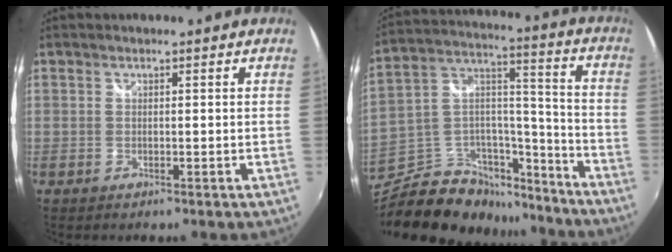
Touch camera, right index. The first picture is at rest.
{"total": 20.9, "force": [-14.7, 12.0, 8.7], "torque": [-0.185, 0.065, -0.219]}